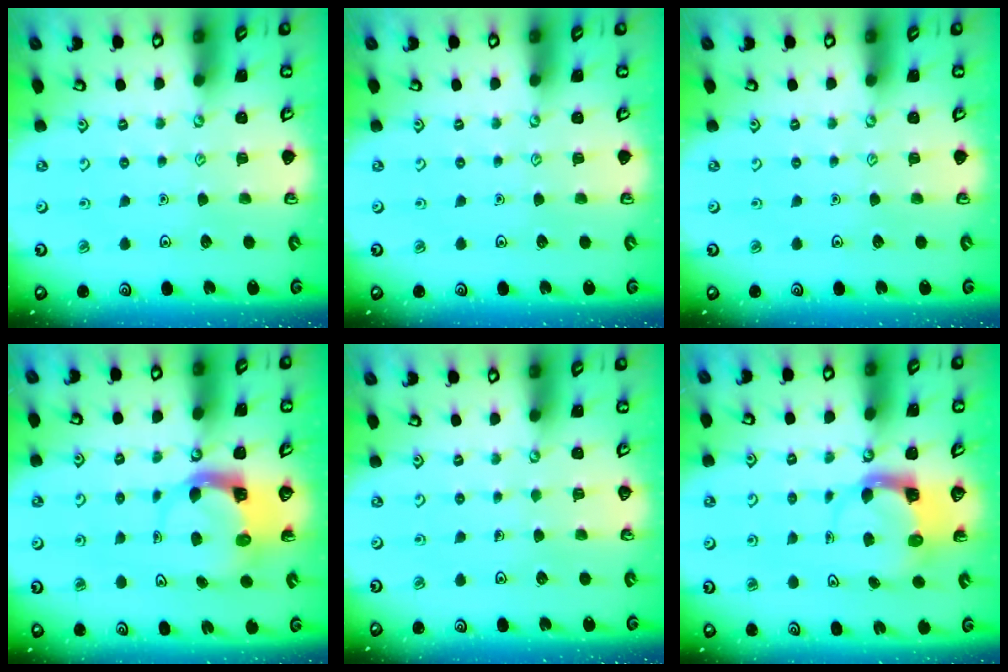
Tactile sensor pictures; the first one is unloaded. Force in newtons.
{"total": 0.0}
{"total": 0.0}
{"total": 5.0, "press": 4.9, "slide": 0.9}
{"total": 0.8, "press": 0.8, "slide": 0.3}
{"total": 3.6, "press": 3.5, "slide": 0.5}